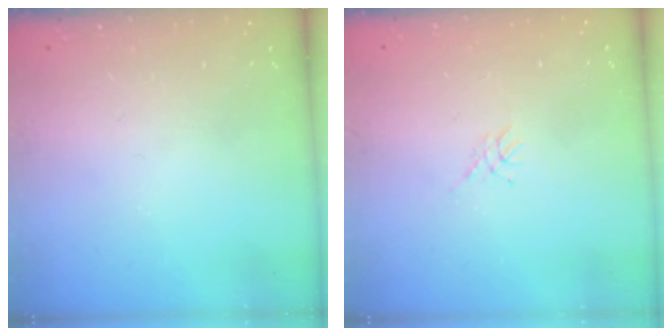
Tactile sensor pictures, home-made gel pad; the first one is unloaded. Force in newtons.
{"total": 1.1, "press": 1.1, "slide": 0.3}